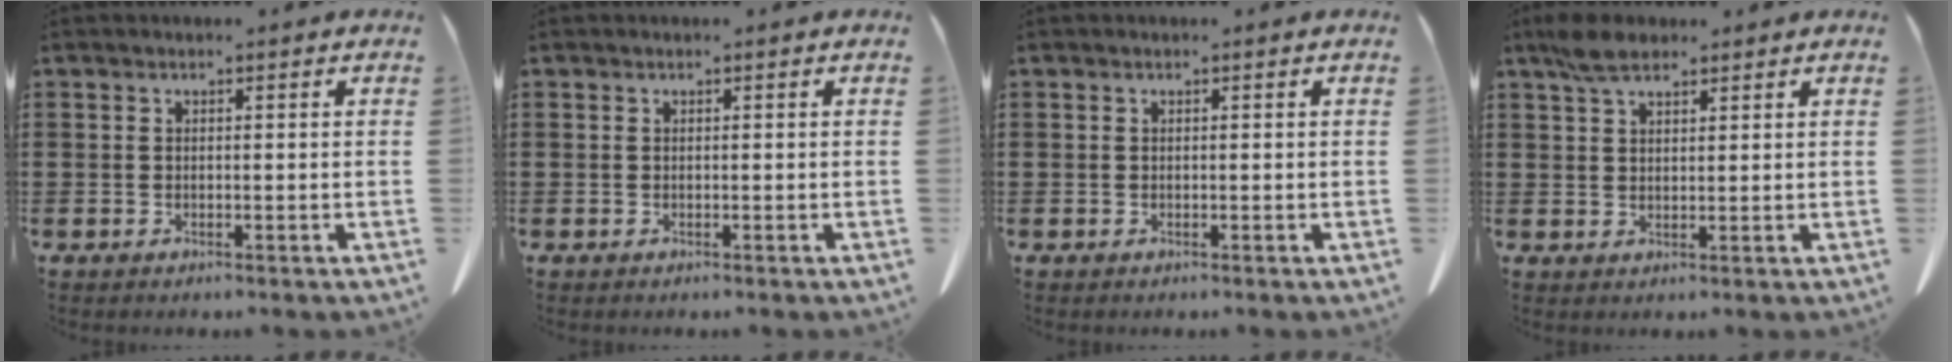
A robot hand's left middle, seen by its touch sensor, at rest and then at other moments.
{"total": 0.0}
{"total": 0.0}
{"total": 4.5, "force": [3.2, 1.9, 2.5], "torque": [-0.058, 0.007, 0.060]}